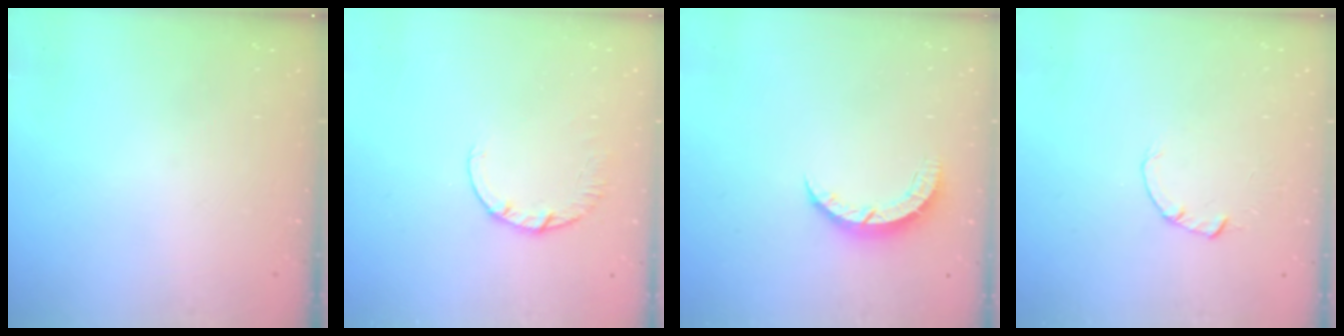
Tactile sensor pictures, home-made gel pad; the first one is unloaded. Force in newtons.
{"total": 2.4, "press": 2.4, "slide": 0.2}
{"total": 4.4, "press": 4.4, "slide": 0.5}
{"total": 1.8, "press": 1.7, "slide": 0.3}